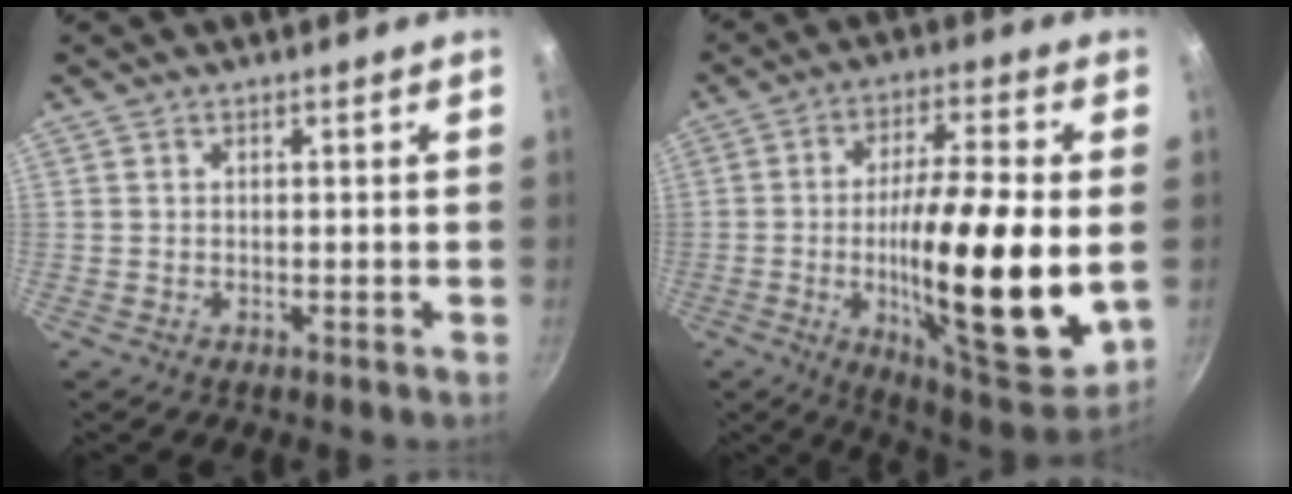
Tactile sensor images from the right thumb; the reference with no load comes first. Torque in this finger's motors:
{"motor_torque": [2.54, 2.47, 2.23, 0.07, 0.43]}